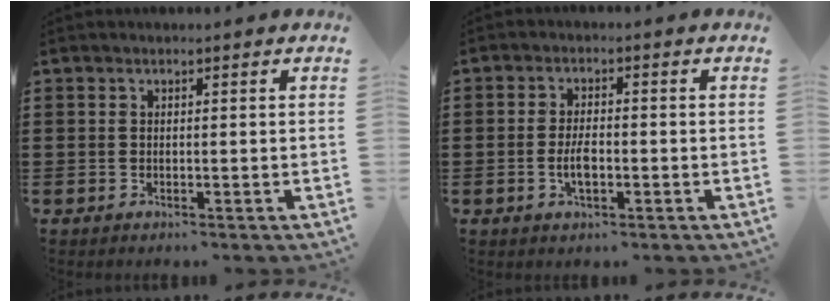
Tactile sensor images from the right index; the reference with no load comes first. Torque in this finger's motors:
{"motor_torque": [0.93, 1.21, 0.38, 0.09]}